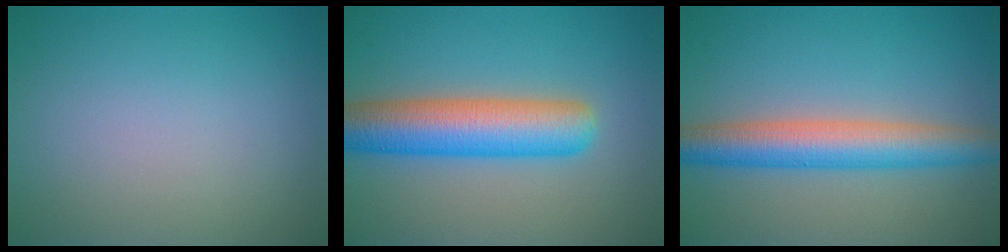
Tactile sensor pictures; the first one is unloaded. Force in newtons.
{"total": 7.7, "press": 7.7, "slide": 0.2}
{"total": 5.9, "press": 5.9, "slide": 0.3}